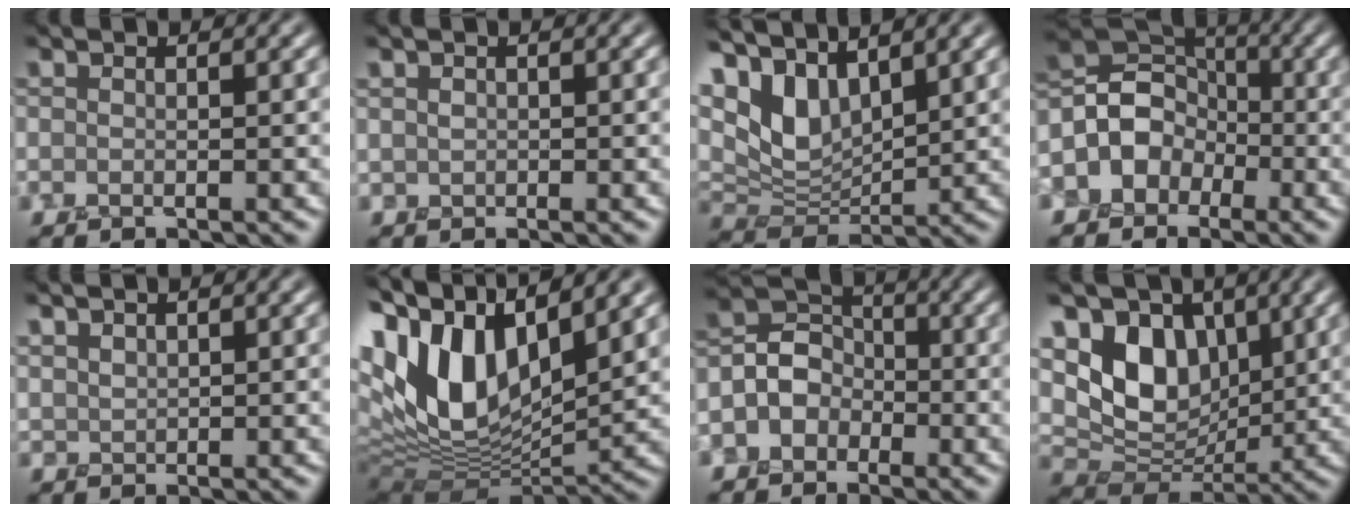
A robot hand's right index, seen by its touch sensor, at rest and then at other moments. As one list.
[{"total": 0.8, "force": [0.3, 0.6, 0.4], "torque": [-0.006, 0.002, 0.003]}, {"total": 6.5, "force": [4.0, 3.0, 4.2], "torque": [-0.095, 0.002, 0.072]}, {"total": 5.9, "force": [-1.8, 4.8, 2.9], "torque": [-0.028, 0.011, -0.050]}, {"total": 1.5, "force": [1.2, 0.7, 0.5], "torque": [-0.013, 0.002, 0.030]}, {"total": 13.1, "force": [5.2, 6.9, 9.9], "torque": [-0.184, 0.013, 0.091]}, {"total": 3.7, "force": [-1.4, 3.0, 1.5], "torque": [-0.010, 0.008, -0.037]}, {"total": 7.8, "force": [2.6, 5.3, 5.1], "torque": [-0.101, -0.010, 0.036]}]